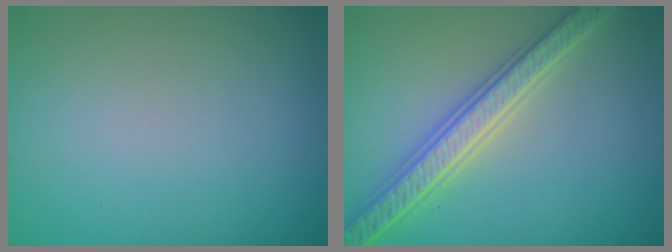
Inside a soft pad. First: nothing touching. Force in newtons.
{"total": 5.6, "press": 5.4, "slide": 1.1}